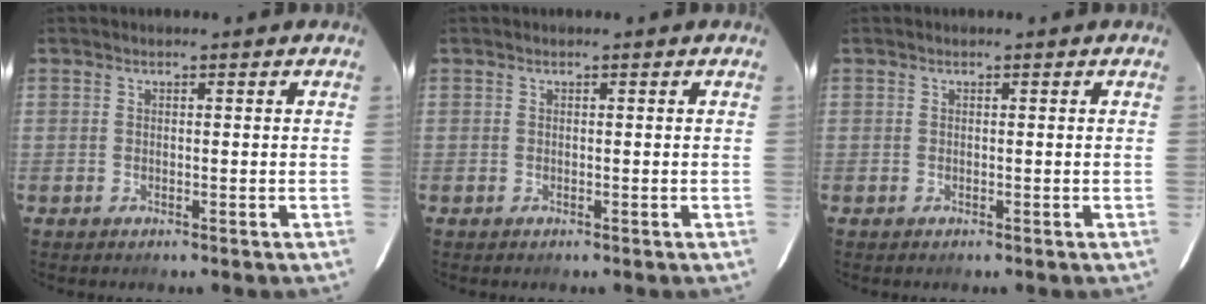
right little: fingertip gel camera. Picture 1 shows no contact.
{"total": 0.0}
{"total": 0.0}